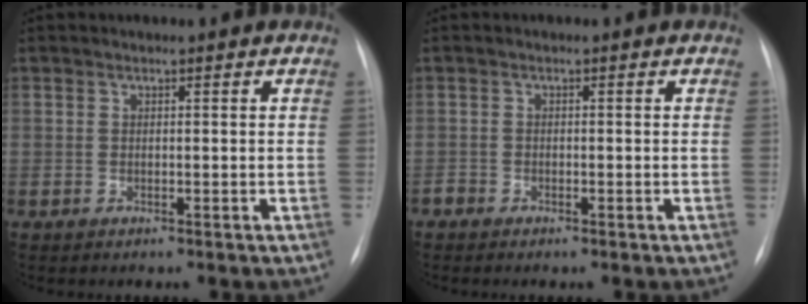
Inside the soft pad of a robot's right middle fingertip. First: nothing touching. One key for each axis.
{"total": 0.8, "fx": -0.7, "fy": 0.5, "fz": 0.1, "tx": 0.002, "ty": 0.002, "tz": -0.015}